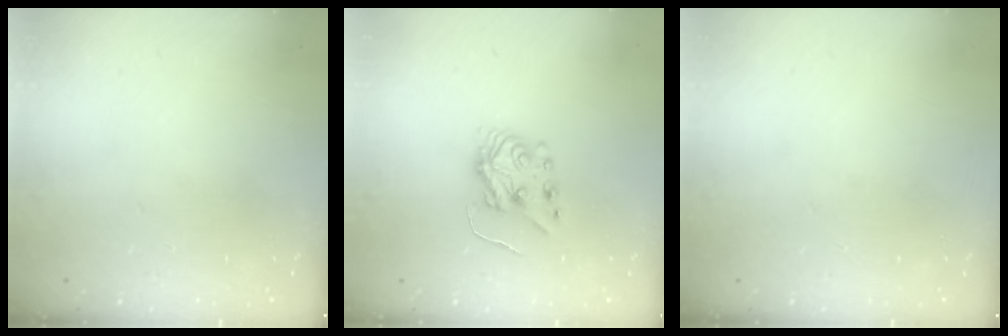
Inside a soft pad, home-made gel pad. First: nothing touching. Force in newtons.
{"total": 6.0, "press": 6.0, "slide": 0.6}
{"total": 0.0}